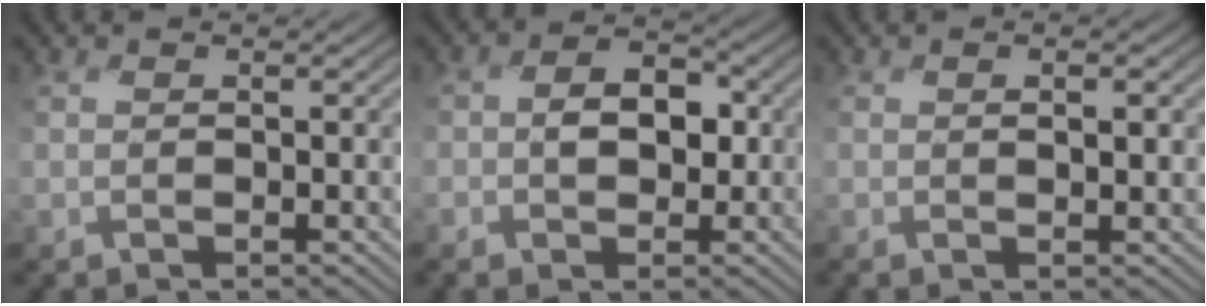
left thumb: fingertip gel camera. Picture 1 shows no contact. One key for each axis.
{"total": 4.5, "fx": -0.6, "fy": 3.5, "fz": 2.8, "tx": -0.050, "ty": 0.008, "tz": -0.020}
{"total": 1.6, "fx": 0.5, "fy": 0.3, "fz": 1.4, "tx": -0.016, "ty": 0.002, "tz": 0.000}